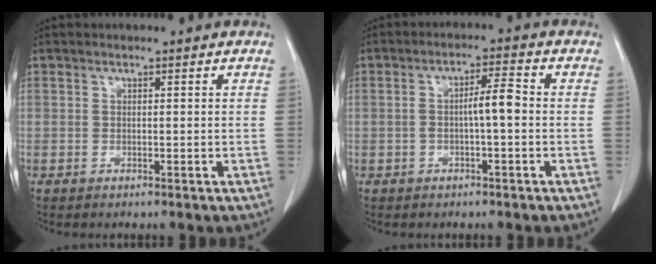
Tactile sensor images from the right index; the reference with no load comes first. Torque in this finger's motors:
{"motor_torque": [0.26, -0.09, 0.11, 0.05]}